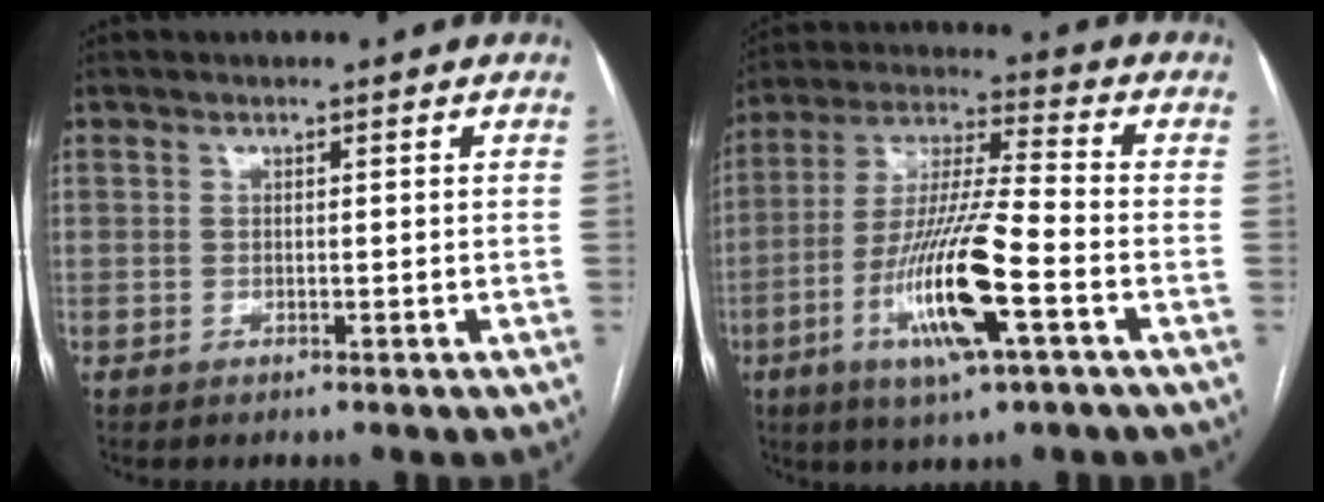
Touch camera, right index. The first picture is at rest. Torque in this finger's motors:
{"motor_torque": [2.14, 0.00, 1.05, 0.21]}